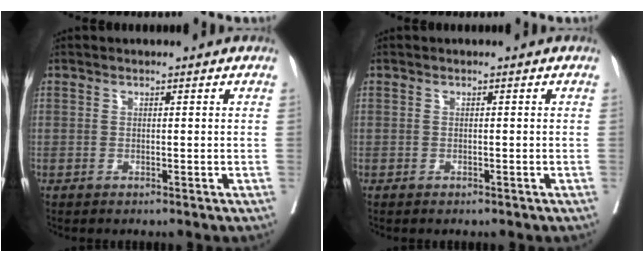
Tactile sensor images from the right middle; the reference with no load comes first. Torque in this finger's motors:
{"motor_torque": [0.18, -0.10, 0.12, 0.01]}